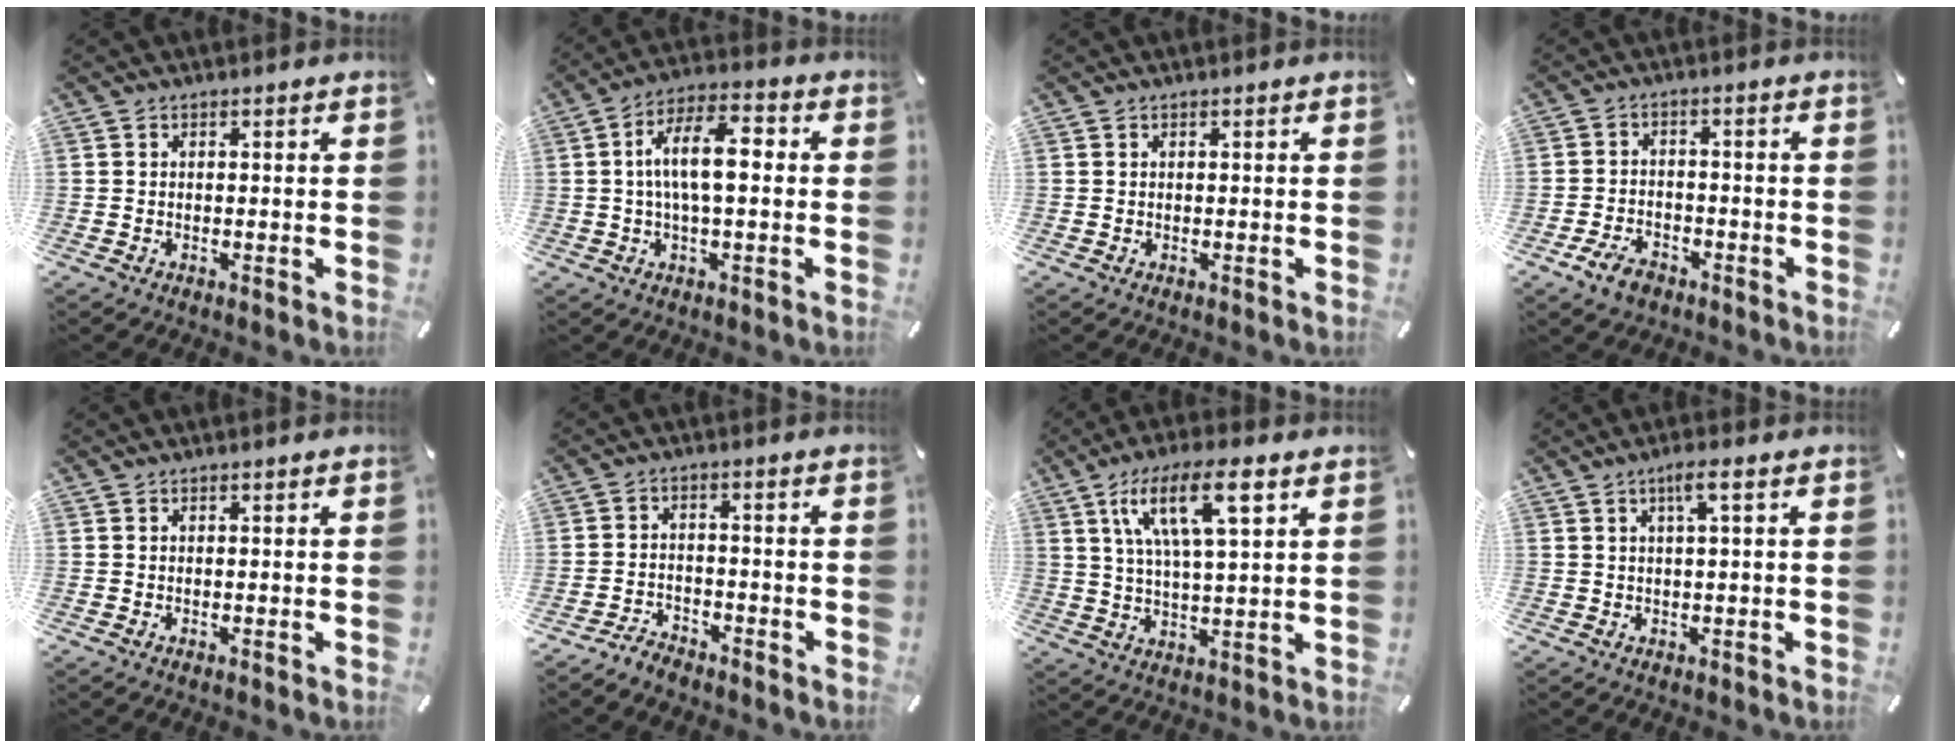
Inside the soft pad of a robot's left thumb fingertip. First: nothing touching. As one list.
[{"total": 10.8, "force": [0.6, 4.4, 9.9], "torque": [-0.183, 0.011, 0.006]}, {"total": 0.0}, {"total": 5.4, "force": [-3.6, 3.3, 2.4], "torque": [-0.052, 0.020, -0.070]}, {"total": 0.0}, {"total": 3.6, "force": [-3.3, 1.3, 0.5], "torque": [-0.014, 0.020, -0.068]}, {"total": 13.7, "force": [6.3, 4.1, 11.5], "torque": [-0.206, 0.002, 0.106]}, {"total": 3.9, "force": [1.4, 0.3, 3.6], "torque": [-0.071, 0.001, 0.021]}]